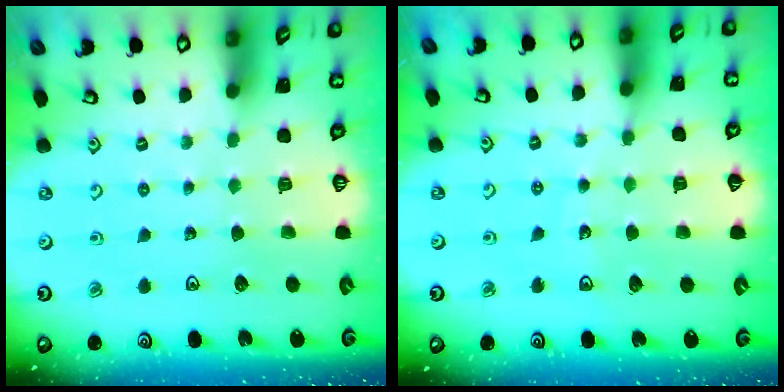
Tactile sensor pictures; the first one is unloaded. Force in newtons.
{"total": 4.4, "press": 3.8, "slide": 2.3}